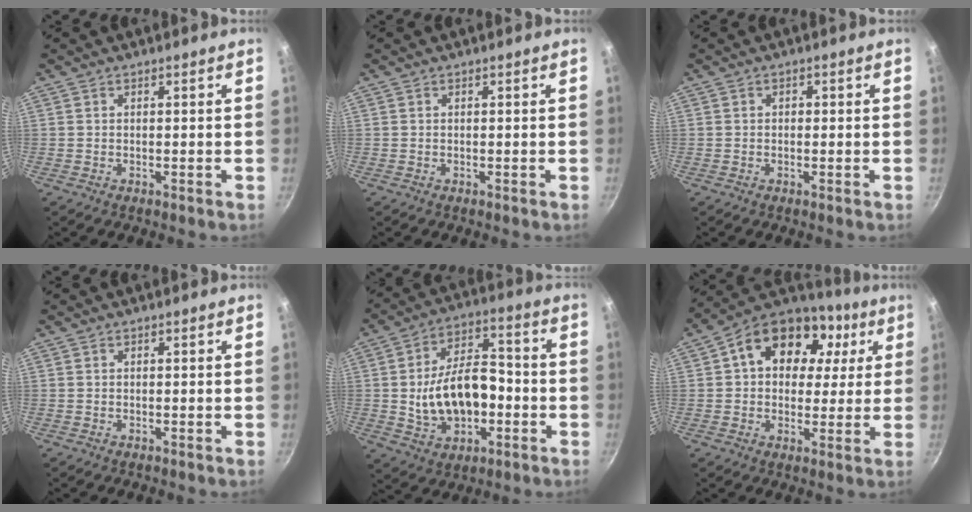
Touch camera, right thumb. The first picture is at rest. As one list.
[{"total": 0.0}, {"total": 1.0, "force": [0.0, 0.8, 0.5], "torque": [-0.004, 0.005, -0.001]}, {"total": 0.0}, {"total": 15.8, "force": [-2.3, 9.9, 12.1], "torque": [-0.179, 0.037, -0.031]}, {"total": 19.2, "force": [5.5, 13.8, 12.2], "torque": [-0.180, 0.025, 0.075]}]